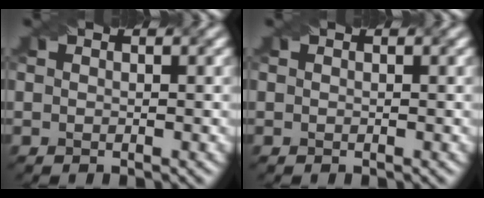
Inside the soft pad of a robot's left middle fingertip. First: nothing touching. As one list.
[{"total": 0.0}]